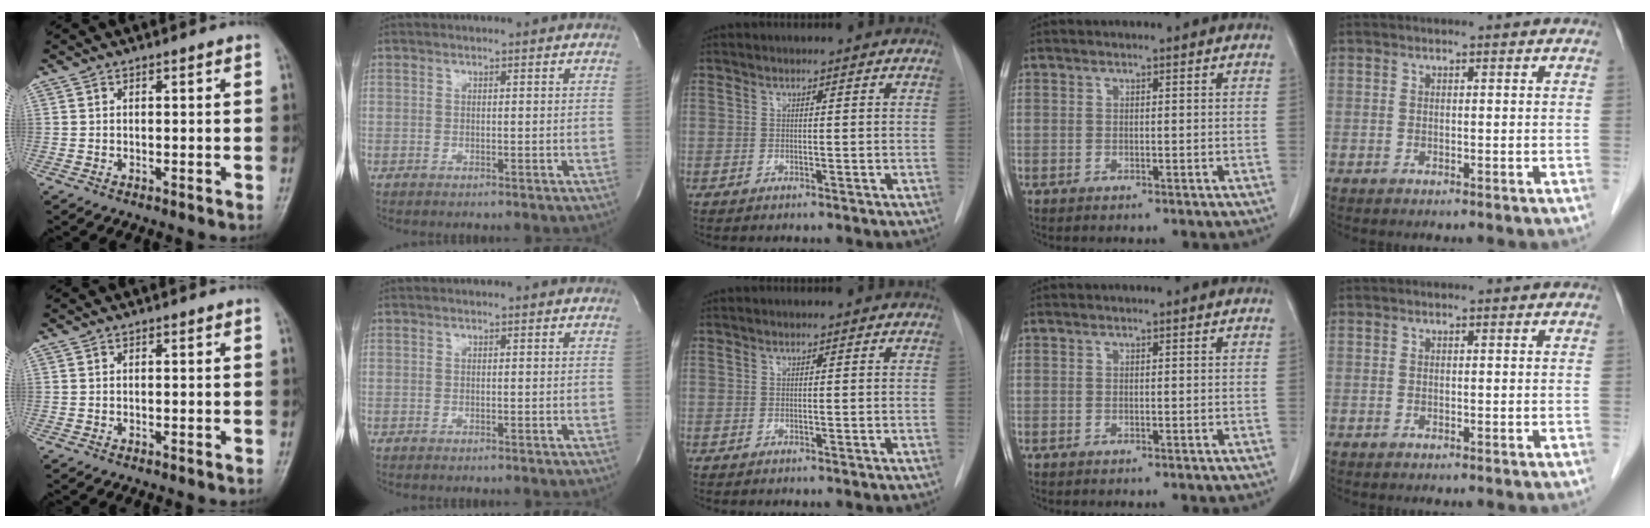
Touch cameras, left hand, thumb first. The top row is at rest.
{}